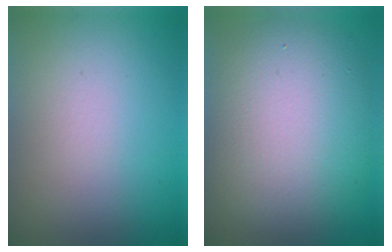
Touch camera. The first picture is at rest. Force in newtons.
{"total": 10.5, "press": 10.5, "slide": 0.2}